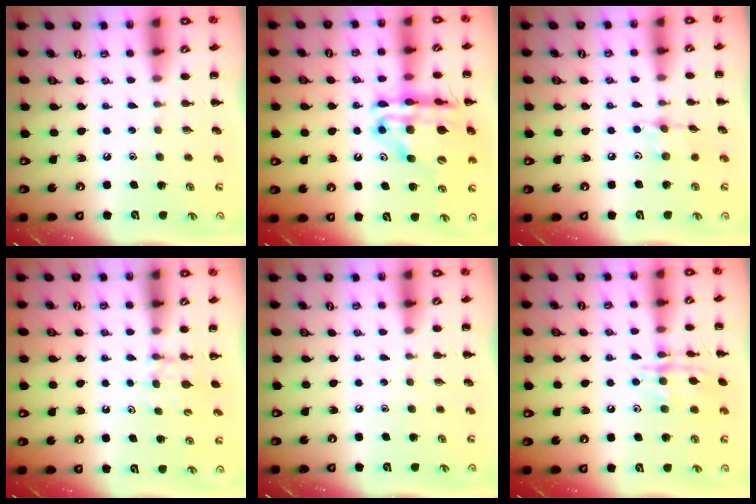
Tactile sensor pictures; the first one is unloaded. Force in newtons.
{"total": 21.2, "press": 20.7, "slide": 4.6}
{"total": 5.5, "press": 5.5, "slide": 1.0}
{"total": 4.3, "press": 4.1, "slide": 1.4}
{"total": 0.0}
{"total": 12.3, "press": 12.3, "slide": 0.6}